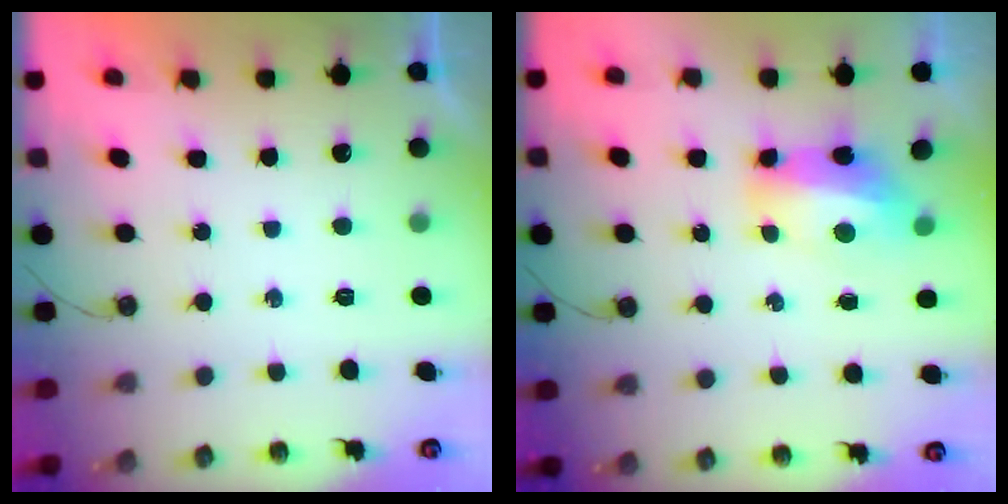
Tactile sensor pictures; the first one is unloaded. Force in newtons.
{"total": 8.0, "press": 7.9, "slide": 0.9}